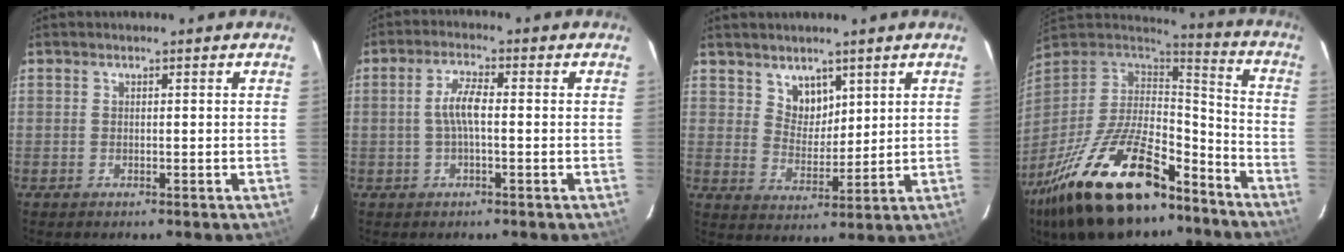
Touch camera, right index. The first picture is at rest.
{"total": 4.5, "force": [-0.3, 1.1, 4.4], "torque": [-0.087, 0.009, -0.006]}
{"total": 5.3, "force": [3.5, 3.7, 1.5], "torque": [-0.017, 0.004, 0.070]}
{"total": 29.1, "force": [-18.7, 12.0, 18.8], "torque": [-0.363, -0.022, -0.297]}